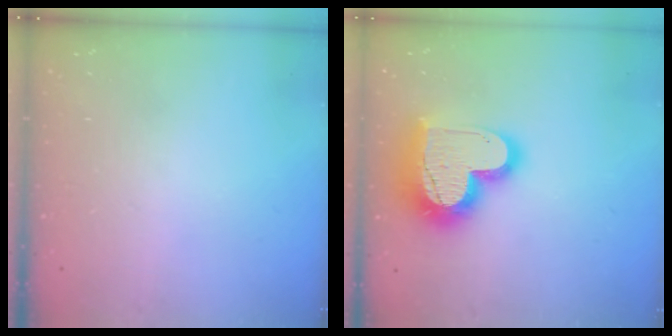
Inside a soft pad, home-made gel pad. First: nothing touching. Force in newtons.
{"total": 19.8, "press": 19.8, "slide": 1.7}